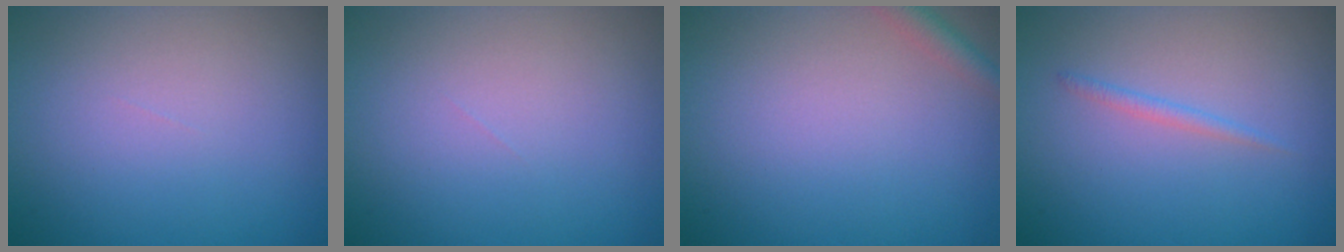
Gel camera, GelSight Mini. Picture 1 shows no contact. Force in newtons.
{"total": 0.0}
{"total": 1.6, "press": 1.6, "slide": 0.1}
{"total": 0.9, "press": 0.9, "slide": 0.1}